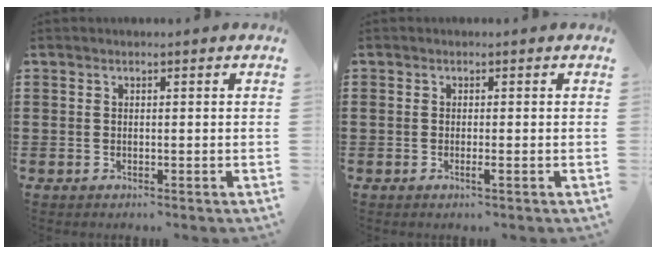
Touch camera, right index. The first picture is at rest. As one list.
[{"total": 1.1, "force": [-0.5, 0.0, 0.9], "torque": [-0.017, -0.004, -0.008]}]